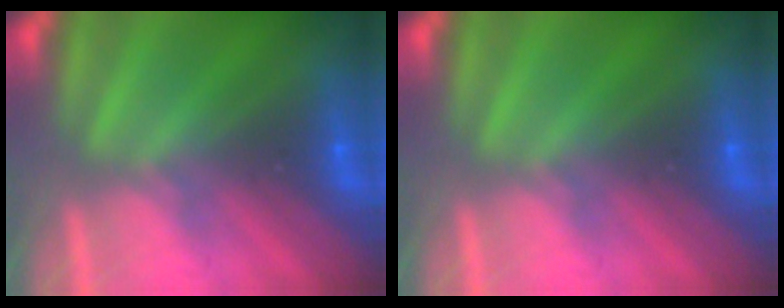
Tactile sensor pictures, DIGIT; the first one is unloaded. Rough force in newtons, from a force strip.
{"total": 0.0}